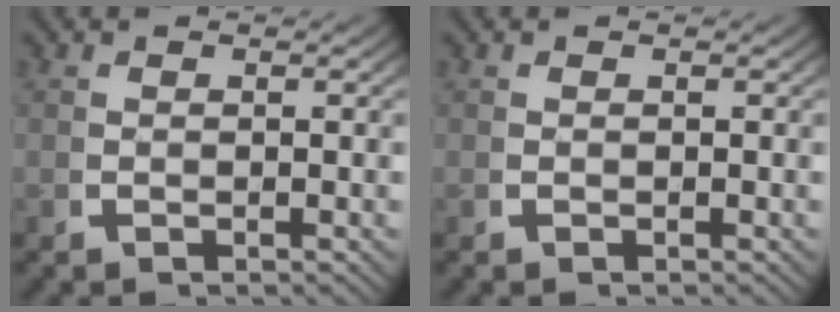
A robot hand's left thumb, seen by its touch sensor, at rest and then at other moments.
{"total": 0.0}